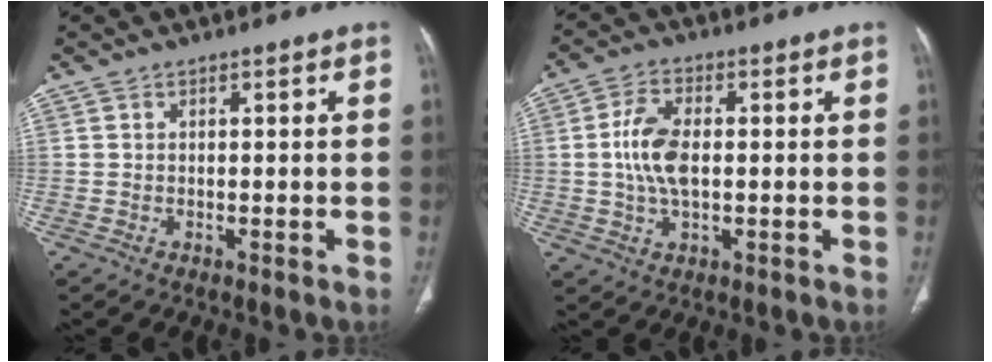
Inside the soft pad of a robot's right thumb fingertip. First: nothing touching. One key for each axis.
{"total": 8.1, "fx": 0.2, "fy": 4.4, "fz": 6.8, "tx": -0.138, "ty": 0.006, "tz": 0.000}